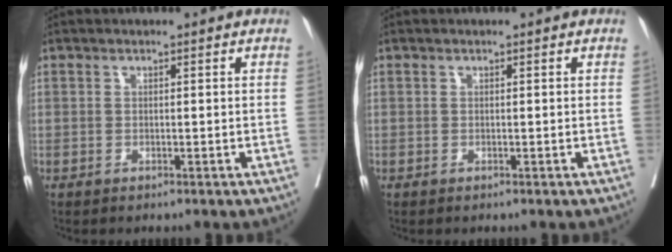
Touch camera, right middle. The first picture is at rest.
{"total": 0.0}